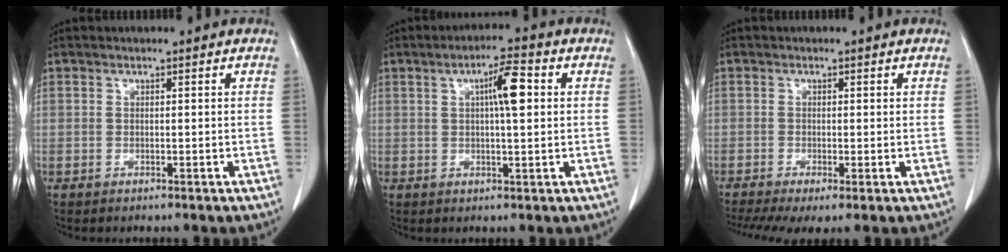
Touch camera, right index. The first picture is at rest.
{"total": 5.9, "force": [1.4, 0.8, 5.7], "torque": [-0.095, 0.009, 0.021]}
{"total": 6.5, "force": [-3.8, 1.8, 4.9], "torque": [-0.092, -0.014, -0.066]}